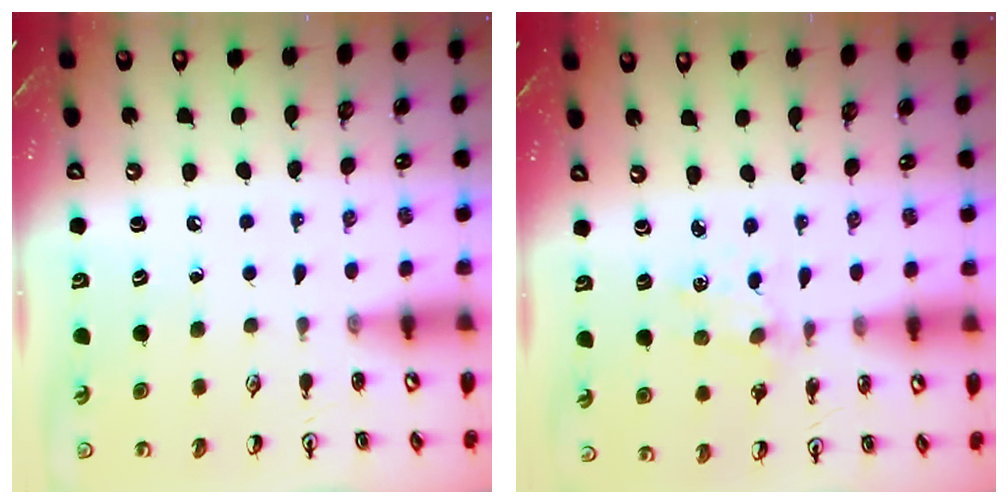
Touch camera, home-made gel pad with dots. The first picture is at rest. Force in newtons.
{"total": 1.1, "press": 1.1, "slide": 0.2}